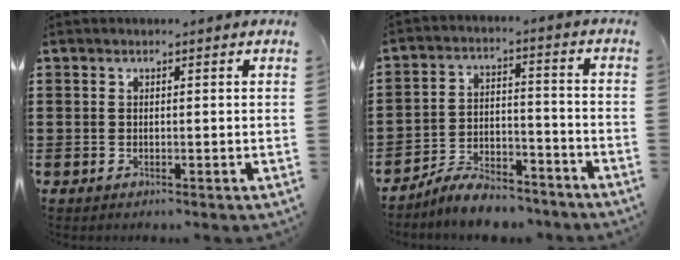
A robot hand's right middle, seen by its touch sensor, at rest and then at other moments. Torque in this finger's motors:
{"motor_torque": [1.69, -0.45, 0.16, 0.08]}